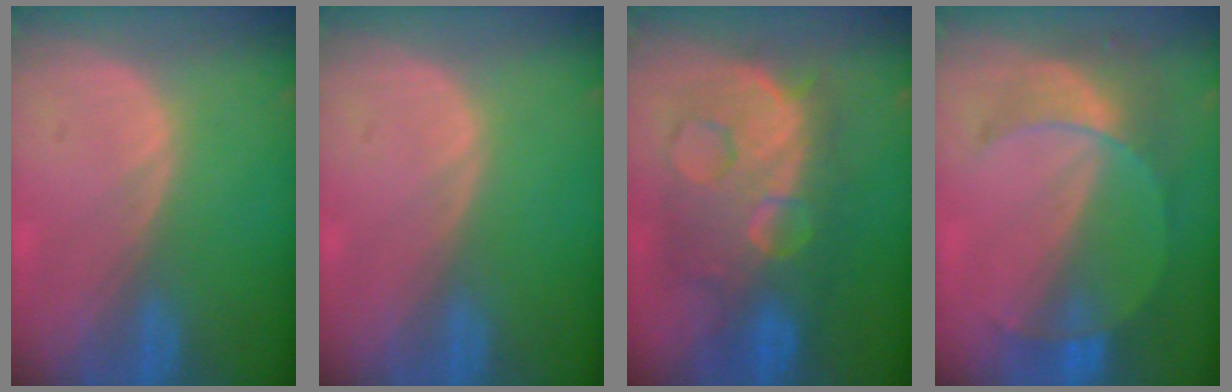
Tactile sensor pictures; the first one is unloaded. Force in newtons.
{"total": 0.0}
{"total": 12.1, "press": 12.0, "slide": 1.4}
{"total": 7.6, "press": 6.7, "slide": 3.6}